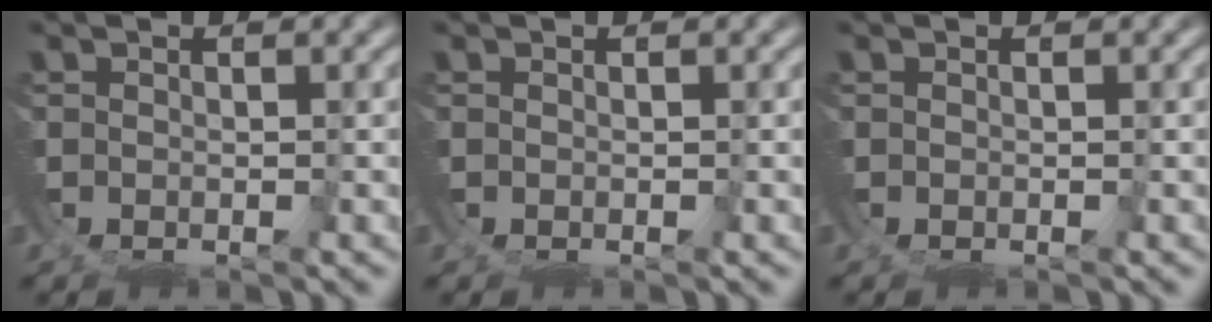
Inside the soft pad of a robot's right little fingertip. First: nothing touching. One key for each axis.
{"total": 0.0}
{"total": 0.0}